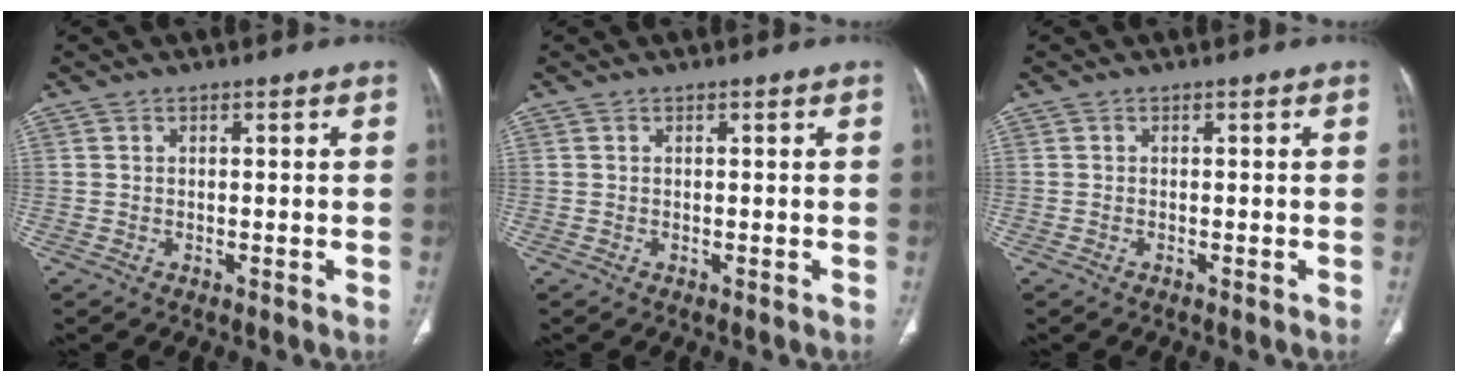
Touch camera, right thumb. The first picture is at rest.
{"total": 0.0}
{"total": 0.0}